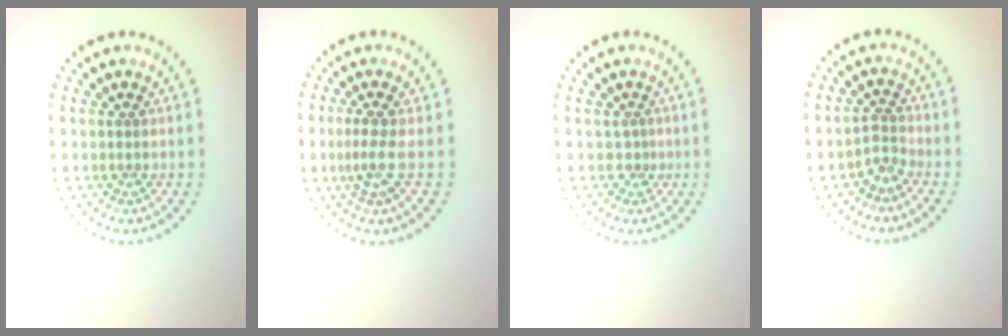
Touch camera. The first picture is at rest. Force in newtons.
{"total": 2.1, "press": 1.4, "slide": 1.6}
{"total": 0.7, "press": 0.2, "slide": 0.6}
{"total": 2.0, "press": 1.4, "slide": 1.4}